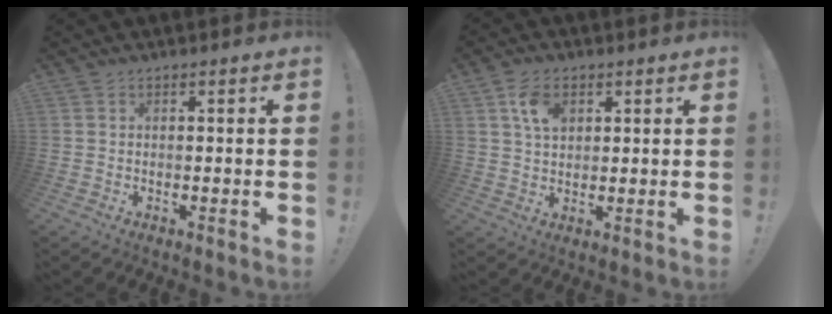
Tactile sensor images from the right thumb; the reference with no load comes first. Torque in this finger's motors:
{"motor_torque": [0.02, 0.11, 0.77, -0.06, 0.04]}